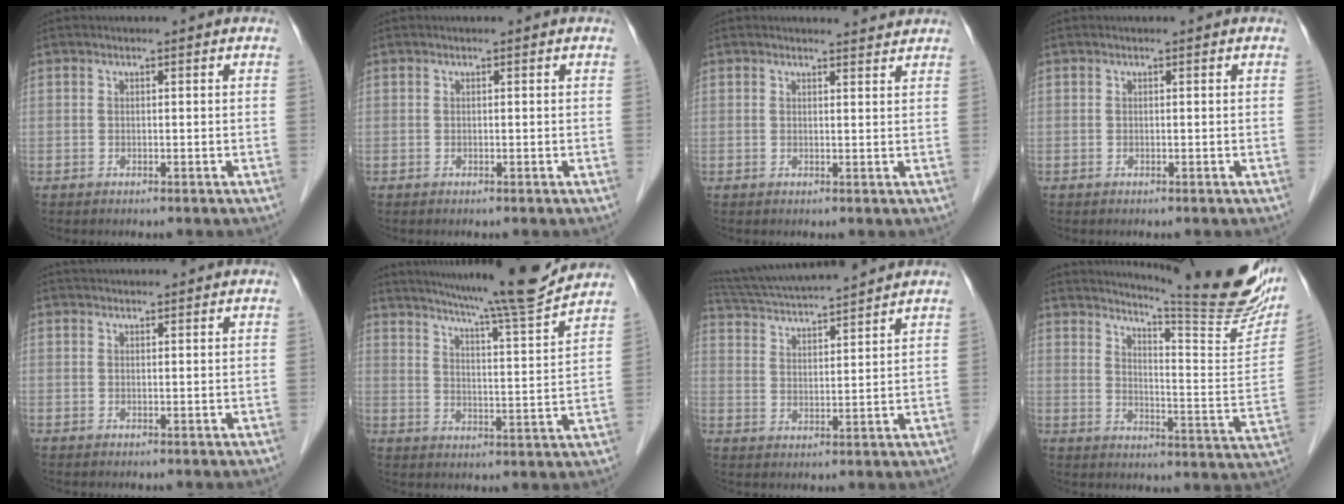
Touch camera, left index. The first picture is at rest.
{"total": 0.0}
{"total": 2.5, "force": [2.5, 0.0, 0.0], "torque": [-0.007, -0.005, 0.026]}
{"total": 0.0}
{"total": 4.9, "force": [4.7, 0.5, 1.2], "torque": [-0.012, 0.035, 0.061]}
{"total": 15.7, "force": [14.2, -1.5, 6.5], "torque": [-0.110, -0.031, 0.198]}
{"total": 15.5, "force": [14.2, 0.3, 6.2], "torque": [-0.122, 0.024, 0.231]}
{"total": 23.2, "force": [19.8, 1.1, 12.2], "torque": [-0.177, -0.082, 0.248]}